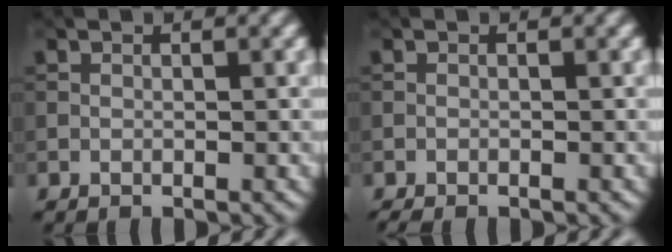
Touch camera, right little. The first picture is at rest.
{"total": 0.8, "force": [-0.8, 0.1, 0.2], "torque": [-0.002, -0.002, -0.014]}